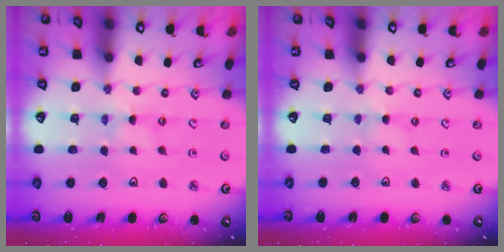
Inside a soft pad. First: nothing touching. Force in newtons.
{"total": 1.6, "press": 1.6, "slide": 0.2}